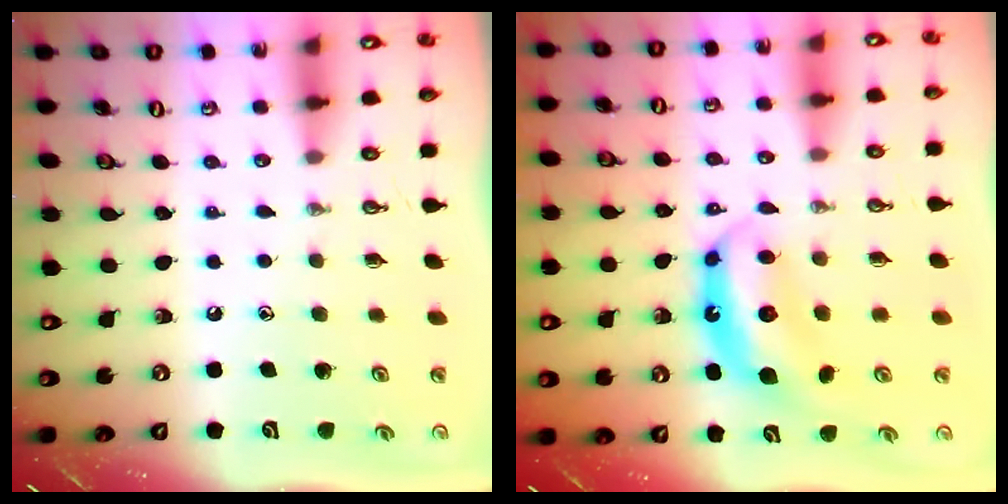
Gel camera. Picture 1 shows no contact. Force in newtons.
{"total": 6.8, "press": 6.8, "slide": 0.5}